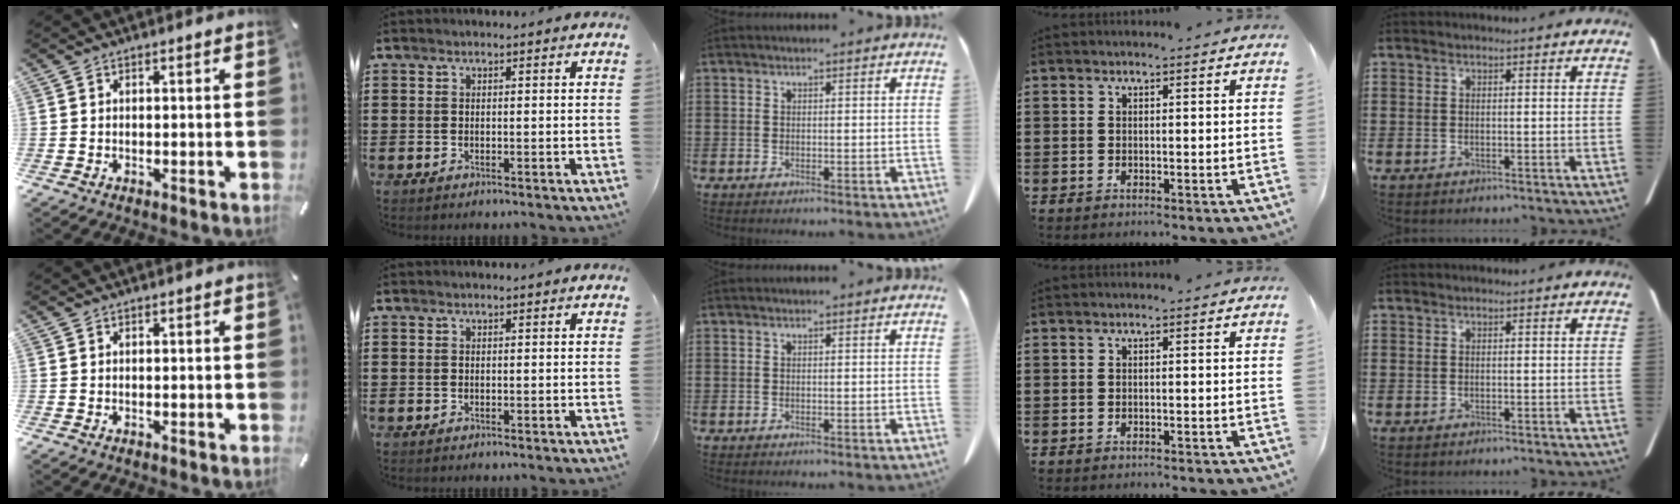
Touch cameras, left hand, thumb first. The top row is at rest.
{"ring": {"total": 0.6, "force": [-0.6, 0.0, 0.1], "torque": [-0.005, -0.002, -0.011]}}